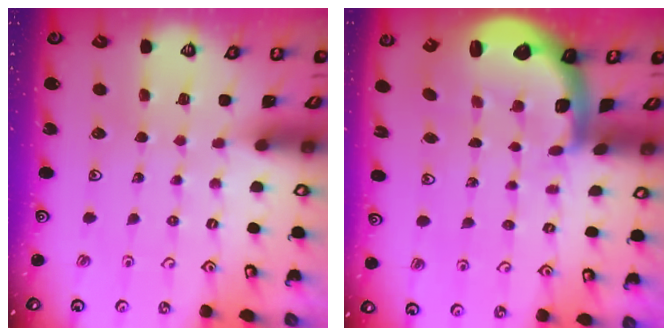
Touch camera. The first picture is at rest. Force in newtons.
{"total": 3.2, "press": 3.0, "slide": 1.0}